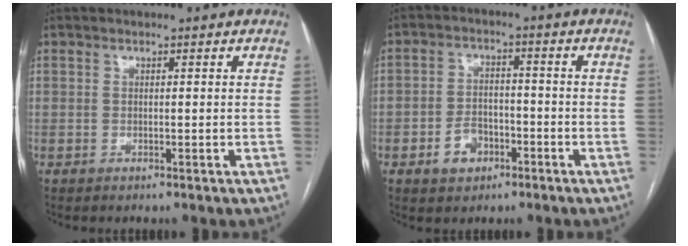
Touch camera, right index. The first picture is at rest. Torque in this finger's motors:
{"motor_torque": [0.01, -0.34, -0.34, -0.15]}